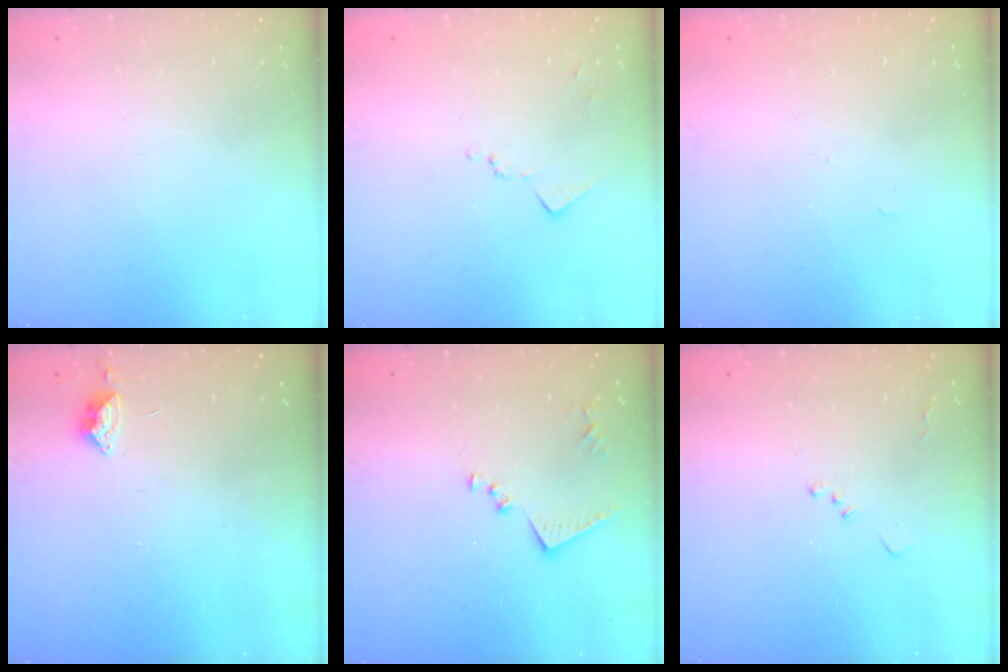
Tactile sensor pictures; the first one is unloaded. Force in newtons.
{"total": 7.5, "press": 7.4, "slide": 0.8}
{"total": 3.6, "press": 3.6, "slide": 0.4}
{"total": 4.7, "press": 4.6, "slide": 0.7}
{"total": 10.1, "press": 10.1, "slide": 0.6}
{"total": 7.9, "press": 7.8, "slide": 1.0}